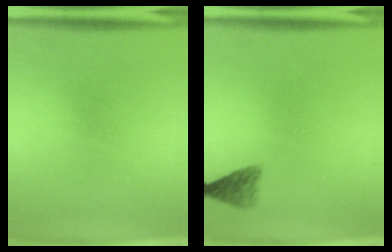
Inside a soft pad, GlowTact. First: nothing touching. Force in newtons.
{"total": 2.3}